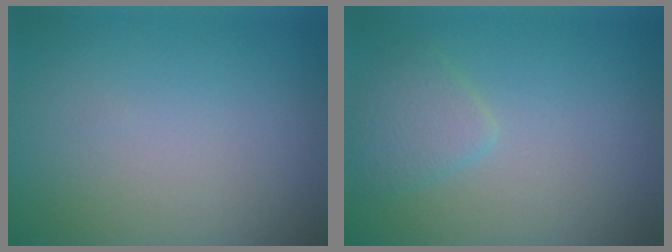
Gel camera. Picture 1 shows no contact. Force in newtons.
{"total": 2.2, "press": 2.2, "slide": 0.1}